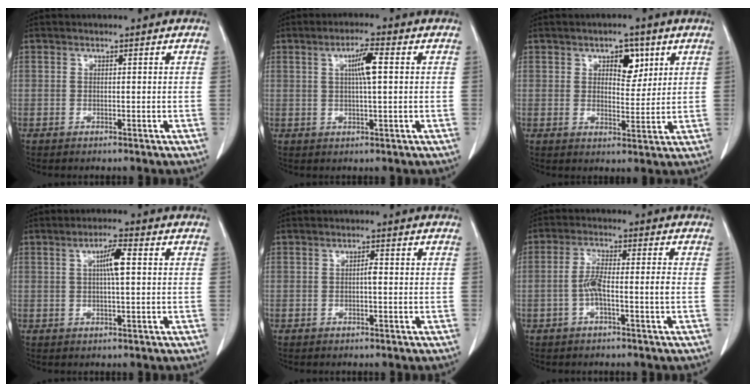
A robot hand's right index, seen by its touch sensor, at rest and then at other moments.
{"total": 4.6, "force": [1.0, 0.3, 4.4], "torque": [-0.078, 0.004, 0.017]}
{"total": 5.1, "force": [2.5, 2.6, 3.7], "torque": [-0.050, 0.004, 0.038]}
{"total": 4.2, "force": [0.8, 0.3, 4.1], "torque": [-0.072, 0.004, 0.012]}
{"total": 1.0, "force": [-0.1, 0.2, 1.0], "torque": [-0.016, 0.002, -0.002]}
{"total": 4.9, "force": [-1.4, 0.4, 4.7], "torque": [-0.096, 0.012, -0.024]}